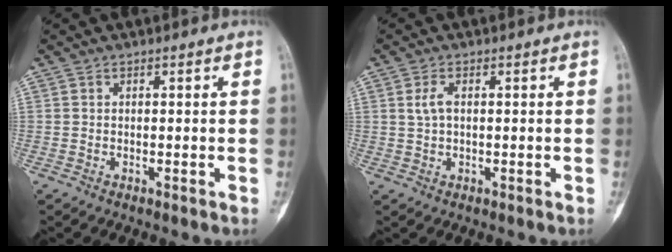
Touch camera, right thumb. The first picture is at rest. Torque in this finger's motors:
{"motor_torque": [-0.01, 0.02, 0.08, -0.13, 0.00]}